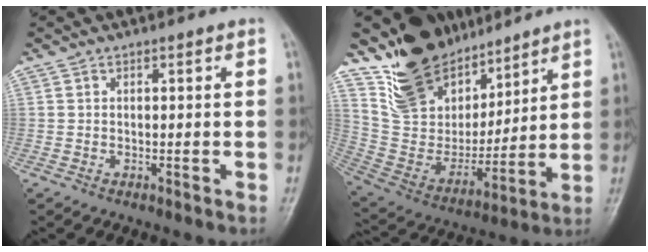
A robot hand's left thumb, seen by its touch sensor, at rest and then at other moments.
{"total": 20.0, "force": [14.3, 11.8, 7.4], "torque": [-0.079, -0.077, 0.272]}